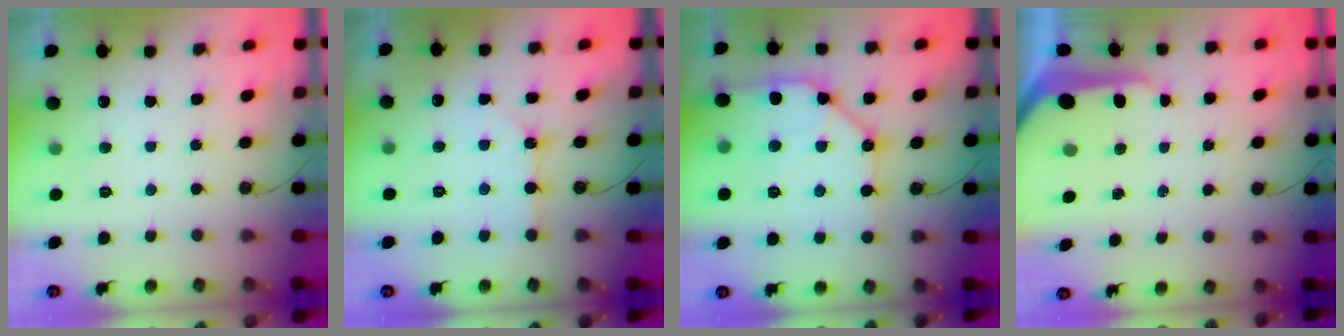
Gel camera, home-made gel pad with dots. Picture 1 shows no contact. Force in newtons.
{"total": 2.5, "press": 2.5, "slide": 0.3}
{"total": 14.9, "press": 14.8, "slide": 1.1}
{"total": 9.4, "press": 9.3, "slide": 1.0}